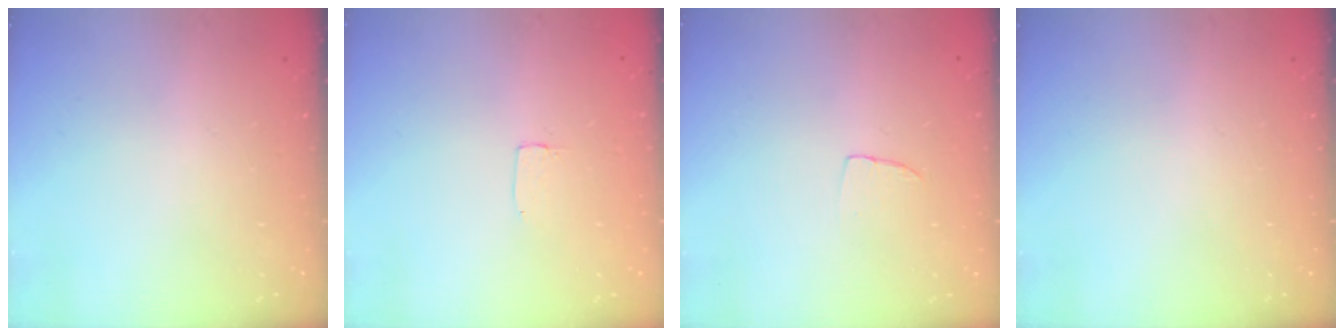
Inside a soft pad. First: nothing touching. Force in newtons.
{"total": 2.0, "press": 2.0, "slide": 0.0}
{"total": 3.8, "press": 3.7, "slide": 0.2}
{"total": 0.0}